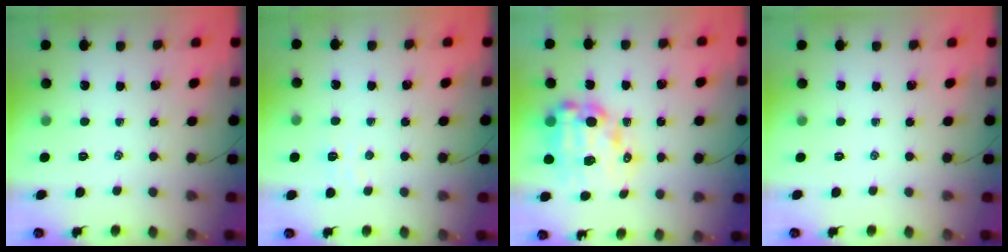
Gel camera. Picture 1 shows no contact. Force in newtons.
{"total": 4.7, "press": 4.6, "slide": 1.2}
{"total": 17.1, "press": 16.7, "slide": 3.8}
{"total": 0.0}